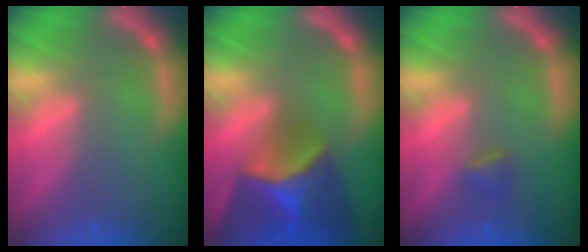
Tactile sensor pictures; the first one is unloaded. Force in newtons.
{"total": 9.4}
{"total": 1.4}